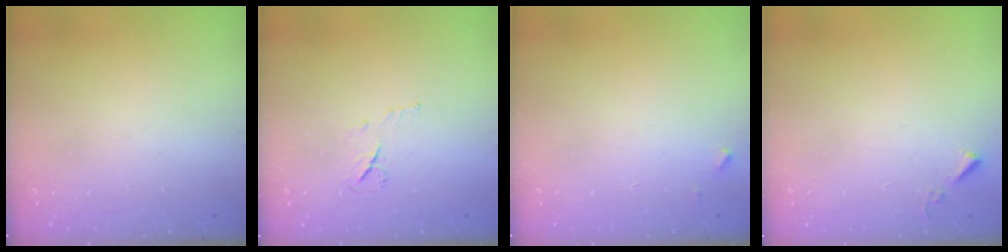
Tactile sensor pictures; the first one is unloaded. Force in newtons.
{"total": 4.7, "press": 4.6, "slide": 0.8}
{"total": 3.6, "press": 3.6, "slide": 0.2}
{"total": 3.2, "press": 3.2, "slide": 0.5}